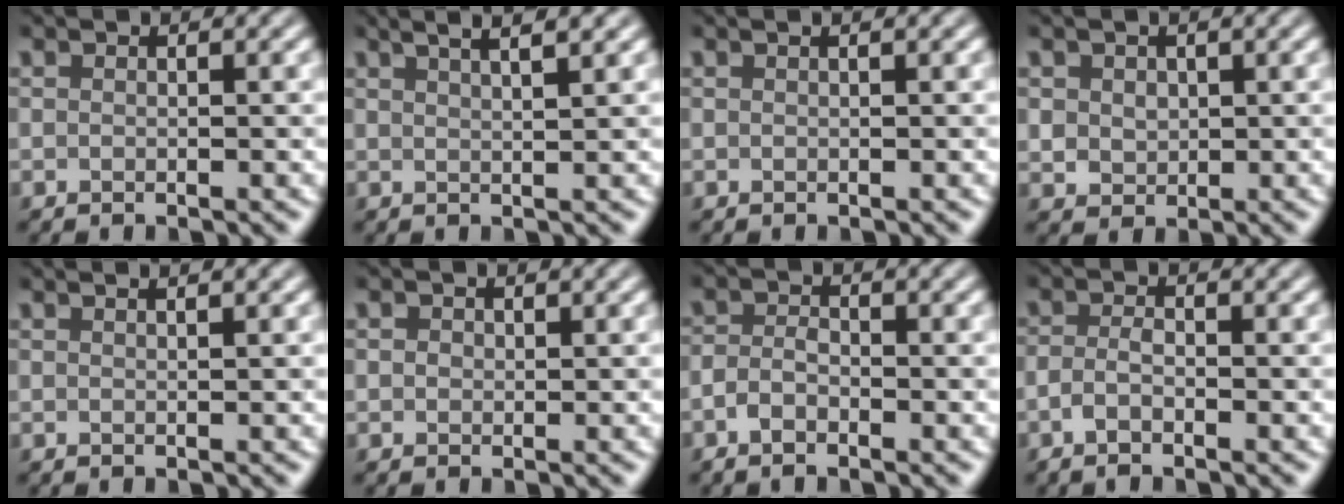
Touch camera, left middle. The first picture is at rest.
{"total": 5.6, "force": [3.5, 2.2, 3.8], "torque": [-0.019, 0.038, 0.015]}
{"total": 0.5, "force": [0.3, 0.2, 0.4], "torque": [-0.002, 0.002, -0.002]}
{"total": 1.6, "force": [0.3, 1.5, 0.6], "torque": [-0.016, -0.006, 0.008]}
{"total": 1.3, "force": [0.9, 0.5, 0.8], "torque": [0.002, -0.002, -0.004]}
{"total": 0.6, "force": [0.0, 0.6, 0.0], "torque": [-0.002, -0.003, -0.002]}
{"total": 1.7, "force": [-1.2, 0.7, 0.9], "torque": [-0.019, 0.001, -0.028]}
{"total": 1.5, "force": [-1.0, 0.5, 1.0], "torque": [-0.023, -0.001, -0.025]}